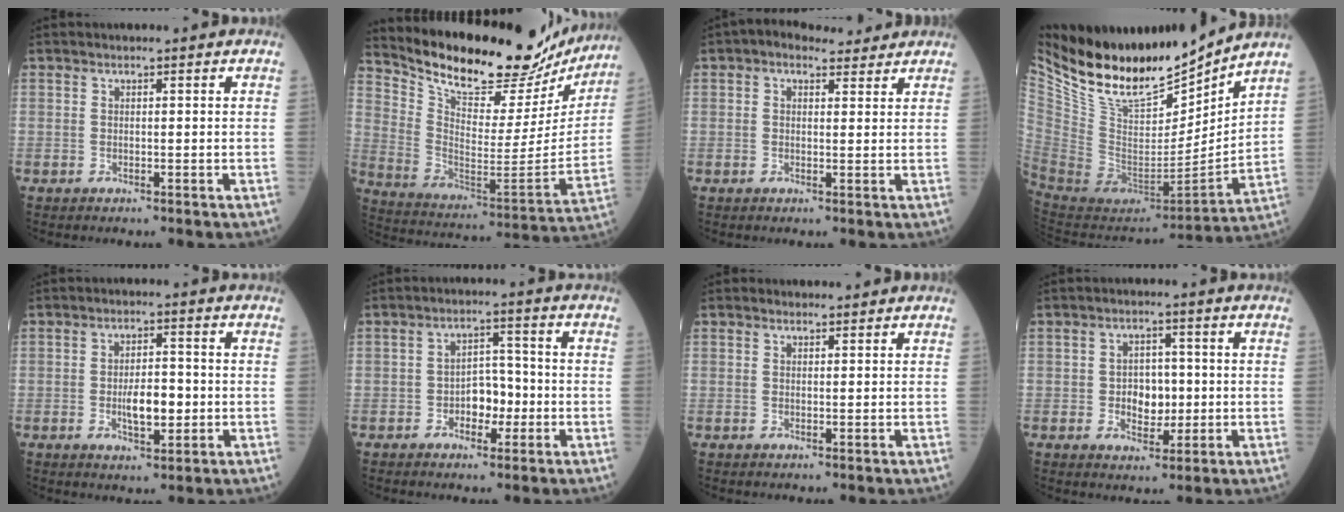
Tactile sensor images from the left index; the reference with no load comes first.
{"total": 25.2, "force": [22.5, 6.9, 9.0], "torque": [-0.152, -0.048, 0.321]}
{"total": 4.5, "force": [3.4, 2.4, 1.7], "torque": [-0.026, 0.025, 0.052]}
{"total": 21.3, "force": [18.1, 5.7, 9.8], "torque": [-0.190, -0.029, 0.327]}
{"total": 5.4, "force": [-1.1, 2.0, 4.8], "torque": [-0.083, -0.003, -0.018]}
{"total": 4.7, "force": [-1.7, 2.8, 3.4], "torque": [-0.048, 0.010, -0.031]}
{"total": 1.0, "force": [0.9, 0.5, -0.1], "torque": [0.000, 0.002, 0.010]}
{"total": 4.7, "force": [-0.5, 3.2, 3.3], "torque": [-0.051, 0.006, -0.005]}